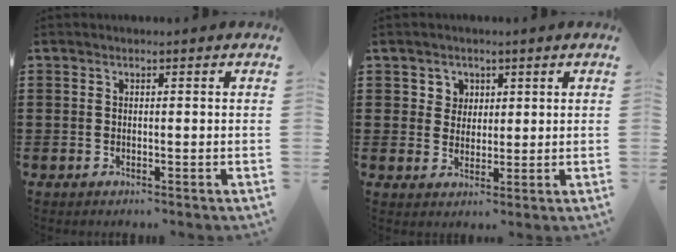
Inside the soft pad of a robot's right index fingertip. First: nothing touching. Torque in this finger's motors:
{"motor_torque": [0.03, -0.03, 0.03, 0.01]}